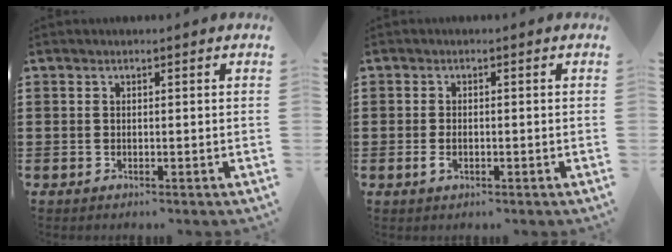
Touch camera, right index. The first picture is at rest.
{"total": 1.7, "force": [-0.6, 0.8, 1.4], "torque": [-0.035, -0.008, -0.010]}